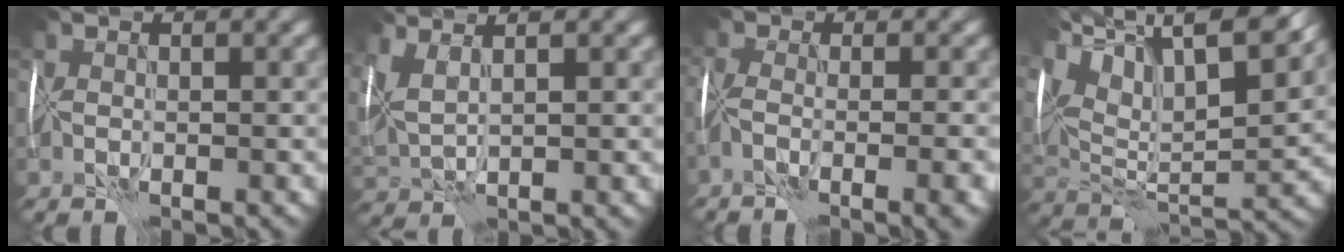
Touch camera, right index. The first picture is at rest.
{"total": 4.8, "force": [2.8, 1.9, 3.3], "torque": [-0.065, 0.016, 0.052]}
{"total": 9.5, "force": [-4.6, 3.8, 7.4], "torque": [-0.114, -0.012, -0.048]}
{"total": 16.1, "force": [9.9, 6.5, 10.9], "torque": [-0.206, 0.039, 0.168]}